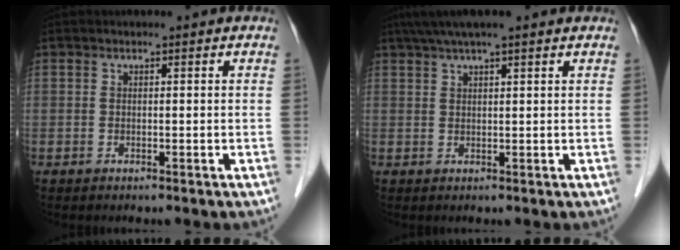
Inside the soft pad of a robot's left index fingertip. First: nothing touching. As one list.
[{"total": 7.5, "force": [5.8, 0.4, 4.7], "torque": [-0.076, 0.046, 0.090]}]